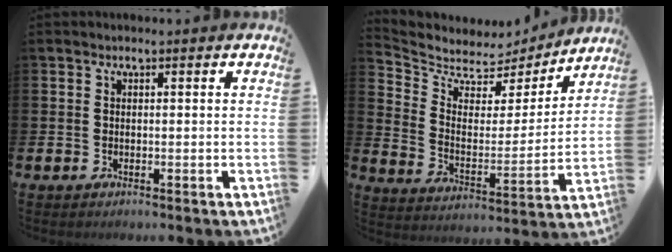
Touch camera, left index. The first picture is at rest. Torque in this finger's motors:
{"motor_torque": [-1.07, -1.06, -0.45, -0.16]}